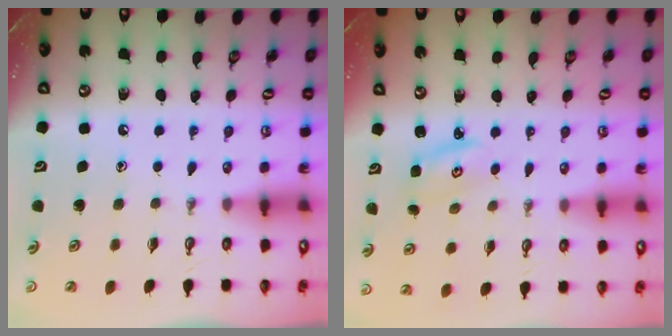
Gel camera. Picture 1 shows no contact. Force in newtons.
{"total": 2.2, "press": 2.2, "slide": 0.2}